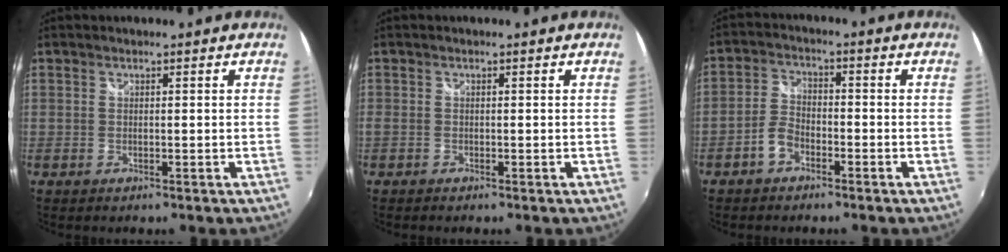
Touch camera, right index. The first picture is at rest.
{"total": 1.0, "force": [-0.7, 0.6, 0.4], "torque": [-0.011, -0.004, -0.016]}
{"total": 4.3, "force": [-2.7, 2.4, 2.4], "torque": [-0.057, 0.011, -0.052]}